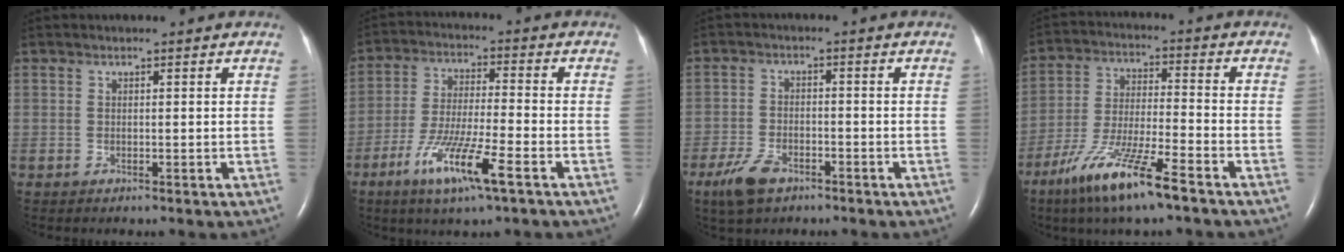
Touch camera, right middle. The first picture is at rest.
{"total": 10.7, "force": [-5.6, 0.7, 9.1], "torque": [-0.182, -0.020, -0.104]}
{"total": 5.7, "force": [-3.8, 2.7, 3.4], "torque": [-0.080, -0.005, -0.066]}
{"total": 12.6, "force": [-8.2, 0.9, 9.5], "torque": [-0.196, -0.031, -0.153]}